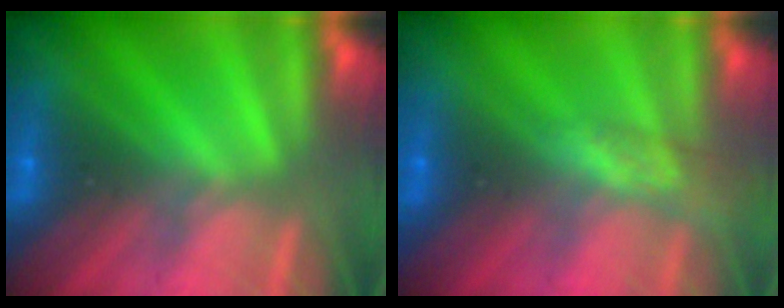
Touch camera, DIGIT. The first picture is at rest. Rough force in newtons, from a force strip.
{"total": 2.6}